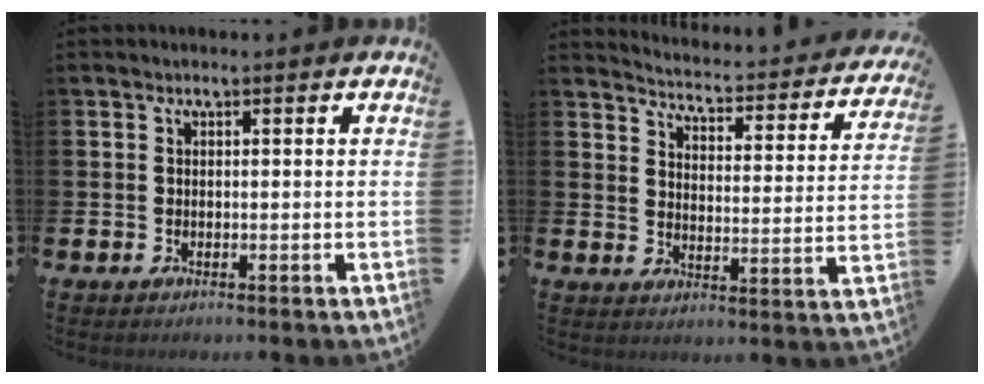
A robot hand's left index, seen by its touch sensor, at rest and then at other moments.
{"total": 3.5, "force": [3.4, 0.4, 0.7], "torque": [-0.030, -0.040, 0.047]}